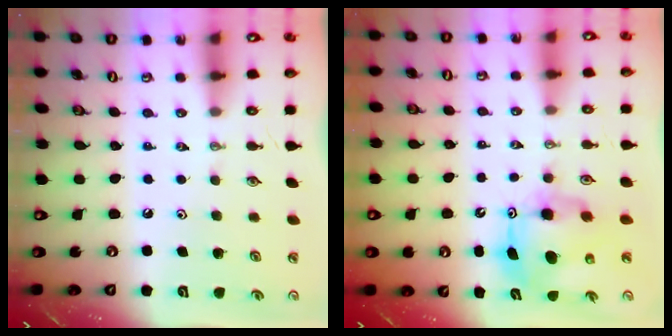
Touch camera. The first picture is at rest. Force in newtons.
{"total": 9.3, "press": 9.3, "slide": 0.7}